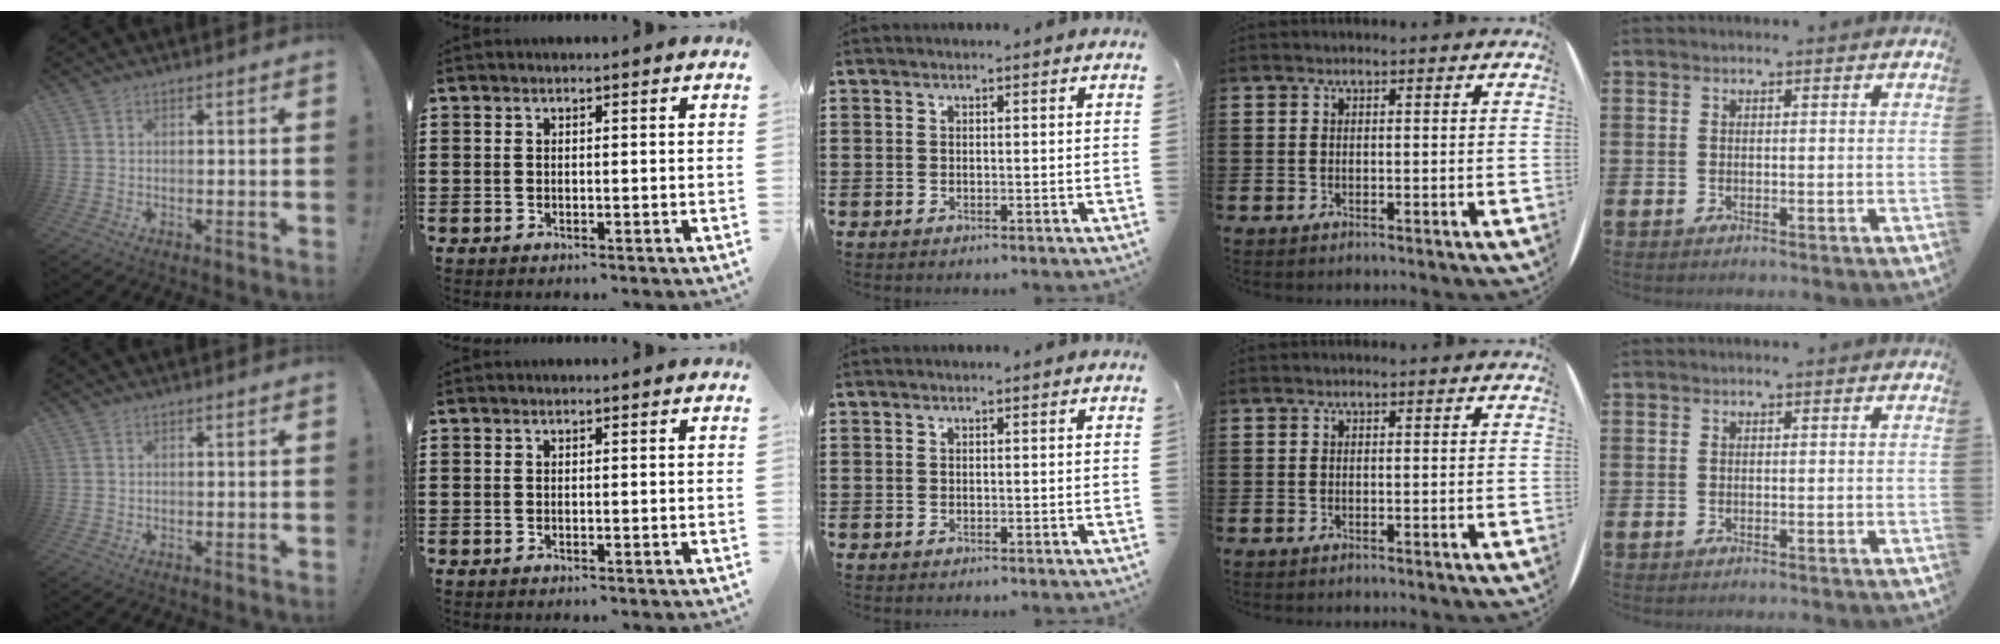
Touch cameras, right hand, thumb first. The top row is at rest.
{}